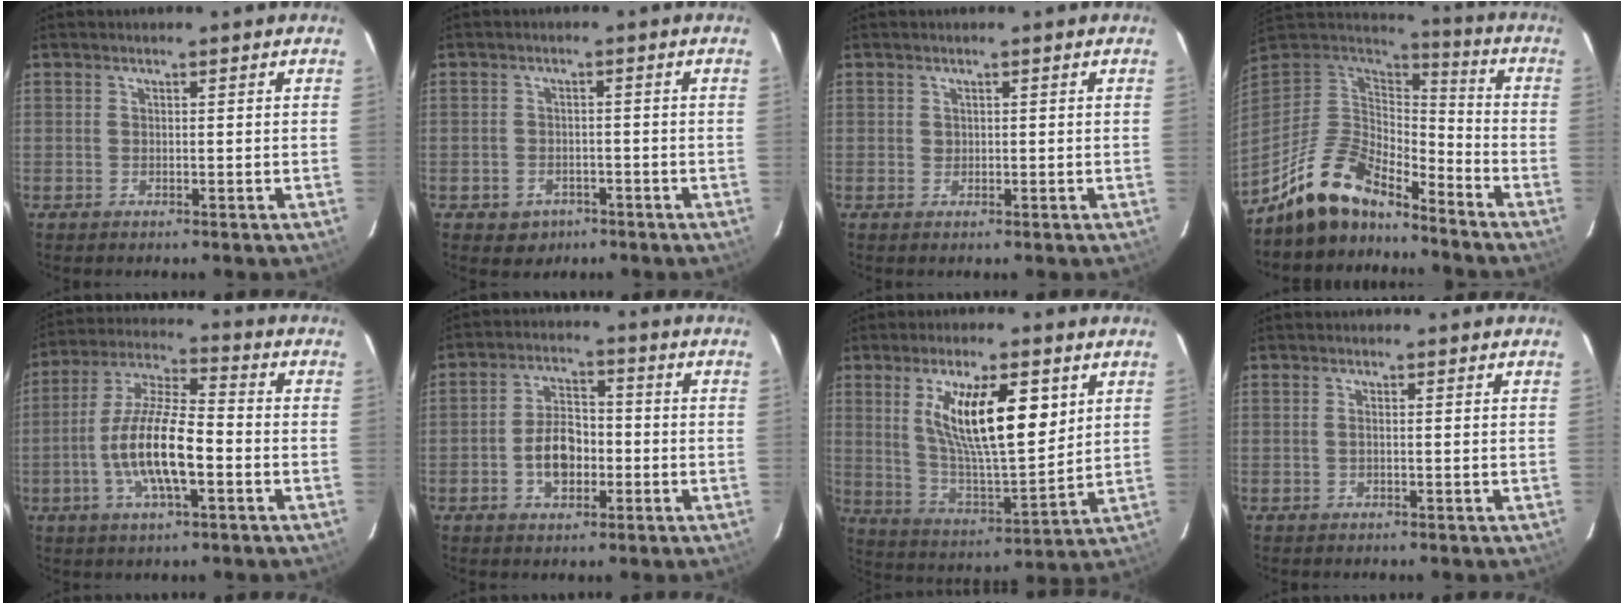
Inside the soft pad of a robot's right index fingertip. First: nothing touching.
{"total": 4.6, "force": [-2.4, 3.8, 1.1], "torque": [-0.037, 0.008, -0.025]}
{"total": 0.8, "force": [0.2, 0.8, 0.0], "torque": [0.005, 0.002, 0.004]}
{"total": 14.8, "force": [-12.2, 5.4, 6.5], "torque": [-0.143, 0.004, -0.223]}
{"total": 13.7, "force": [-3.9, 3.9, 12.6], "torque": [-0.254, -0.001, -0.075]}
{"total": 5.5, "force": [-1.5, 3.8, 3.6], "torque": [-0.069, 0.011, -0.021]}
{"total": 16.6, "force": [6.0, 4.9, 14.7], "torque": [-0.254, -0.002, 0.111]}
{"total": 0.8, "force": [-0.1, 0.1, 0.8], "torque": [-0.017, 0.001, -0.003]}